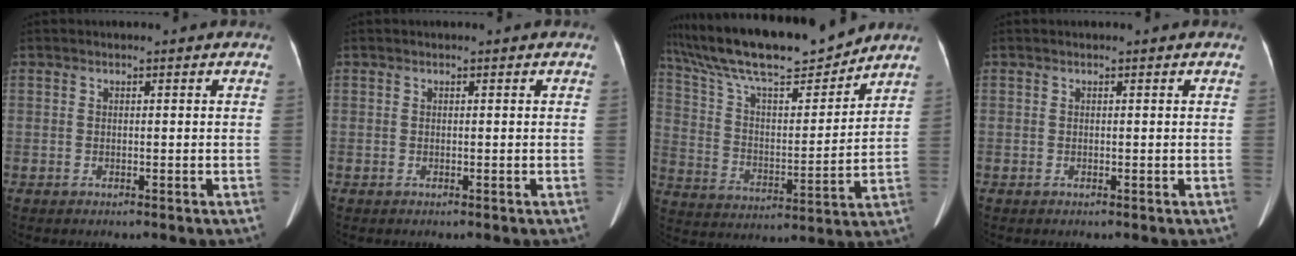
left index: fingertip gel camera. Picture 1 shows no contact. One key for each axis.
{"total": 0.0}
{"total": 19.8, "fx": 16.9, "fy": 2.5, "fz": 9.9, "tx": -0.191, "ty": 0.009, "tz": 0.293}
{"total": 0.0}